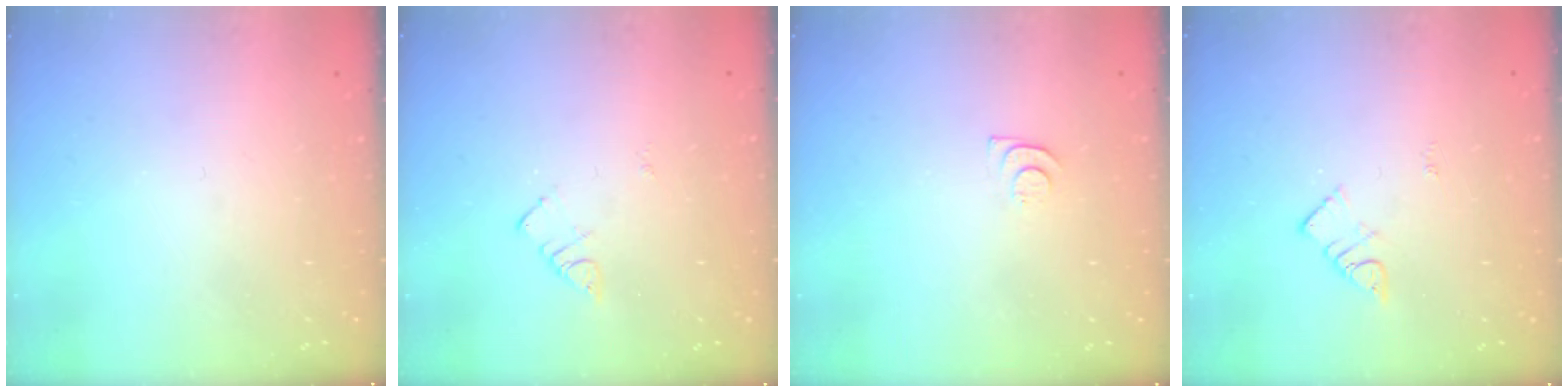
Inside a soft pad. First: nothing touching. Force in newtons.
{"total": 3.8, "press": 3.8, "slide": 0.4}
{"total": 3.3, "press": 3.2, "slide": 0.5}
{"total": 3.6, "press": 3.5, "slide": 0.5}